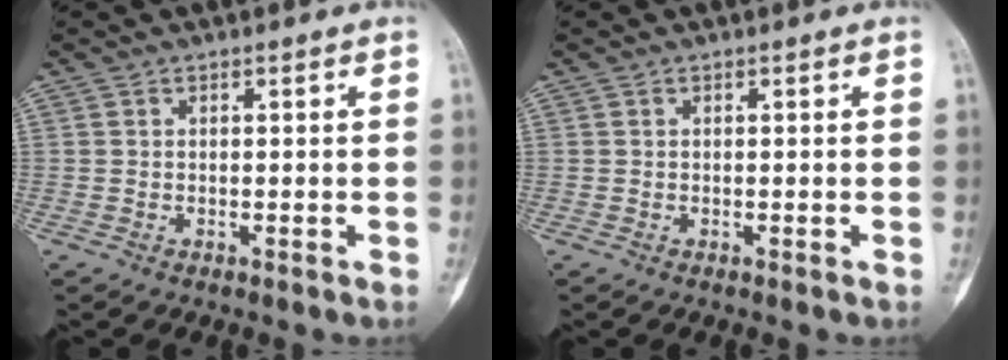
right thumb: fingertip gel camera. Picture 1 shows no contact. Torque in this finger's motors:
{"motor_torque": [0.00, 0.00, 0.05, -0.03, 0.00]}